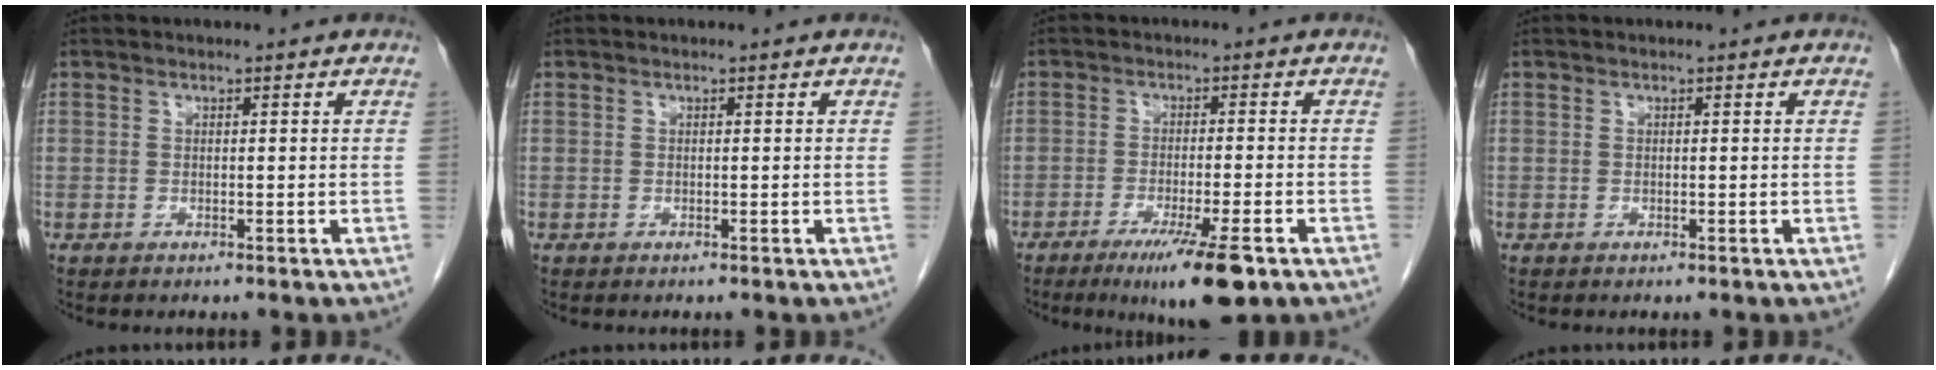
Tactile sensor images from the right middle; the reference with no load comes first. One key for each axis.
{"total": 0.0}
{"total": 8.8, "fx": -5.3, "fy": 0.1, "fz": 7.0, "tx": -0.117, "ty": -0.026, "tz": -0.082}
{"total": 0.0}